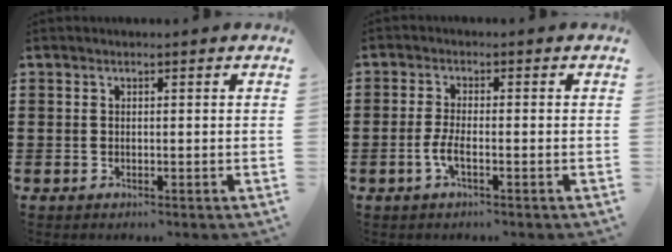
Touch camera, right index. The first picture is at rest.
{"total": 3.0, "force": [-1.3, 0.5, 2.7], "torque": [-0.060, -0.006, -0.028]}